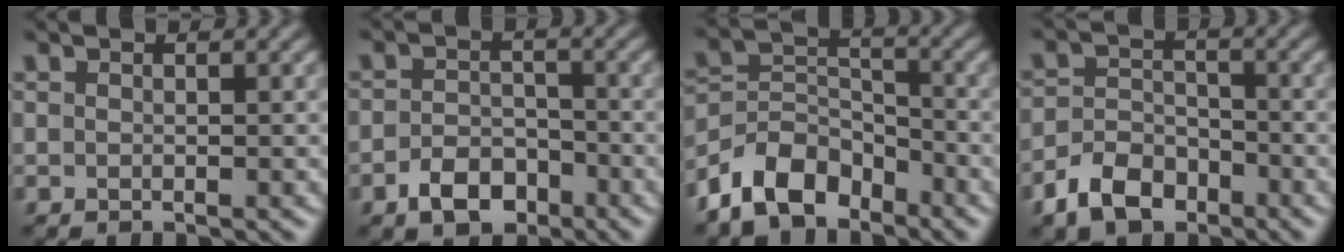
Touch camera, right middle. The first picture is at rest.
{"total": 3.7, "force": [-2.1, 2.4, 1.8], "torque": [-0.032, 0.002, -0.041]}
{"total": 6.5, "force": [-4.7, 3.6, 2.7], "torque": [-0.048, 0.001, -0.100]}
{"total": 4.7, "force": [-3.0, 3.0, 2.1], "torque": [-0.042, 0.000, -0.063]}